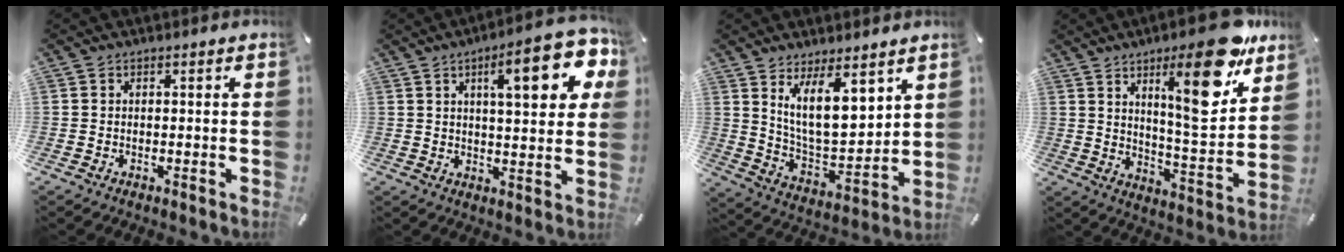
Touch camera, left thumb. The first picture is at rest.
{"total": 17.1, "force": [6.9, 5.5, 14.7], "torque": [-0.208, -0.018, 0.101]}
{"total": 13.9, "force": [8.5, 6.0, 9.3], "torque": [-0.167, -0.046, 0.153]}
{"total": 19.7, "force": [11.4, 5.3, 15.2], "torque": [-0.215, -0.075, 0.171]}